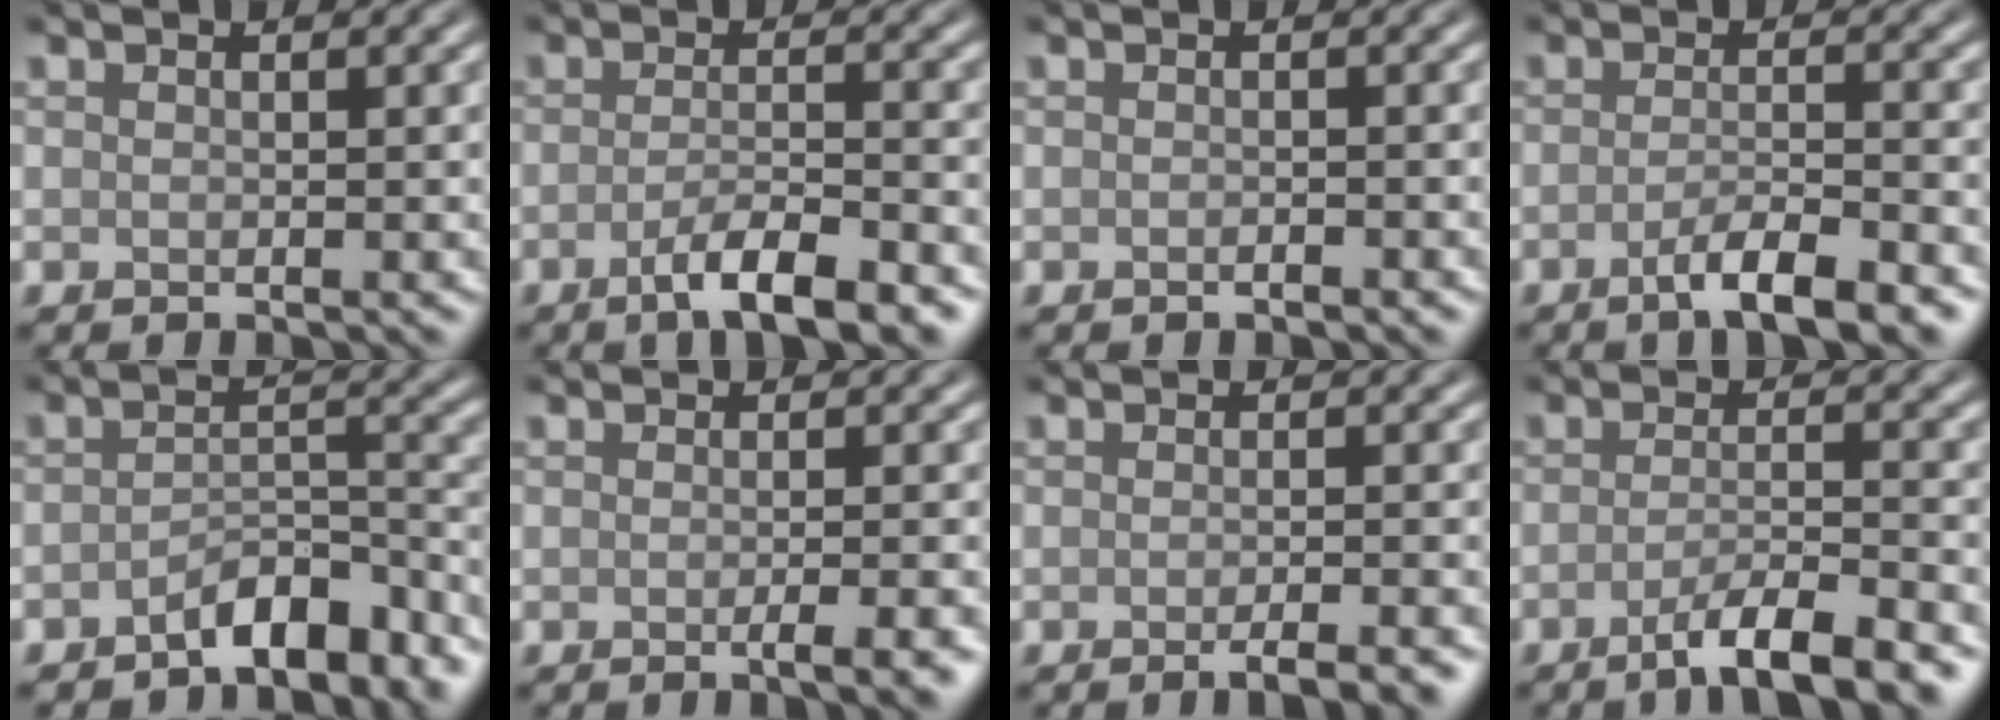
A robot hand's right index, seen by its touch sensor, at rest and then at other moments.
{"total": 5.3, "force": [-3.1, 1.2, 4.1], "torque": [-0.067, 0.001, -0.053]}
{"total": 0.7, "force": [-0.5, 0.1, 0.5], "torque": [-0.006, 0.000, -0.006]}
{"total": 4.7, "force": [-2.8, 1.0, 3.7], "torque": [-0.059, 0.002, -0.050]}
{"total": 4.8, "force": [-3.5, 1.9, 2.7], "torque": [-0.033, 0.010, -0.060]}
{"total": 3.4, "force": [-1.1, 0.9, 3.1], "torque": [-0.030, -0.001, -0.018]}
{"total": 3.5, "force": [-2.0, 0.8, 2.7], "torque": [-0.025, 0.001, -0.032]}
{"total": 6.0, "force": [-3.7, 1.2, 4.6], "torque": [-0.065, 0.004, -0.064]}